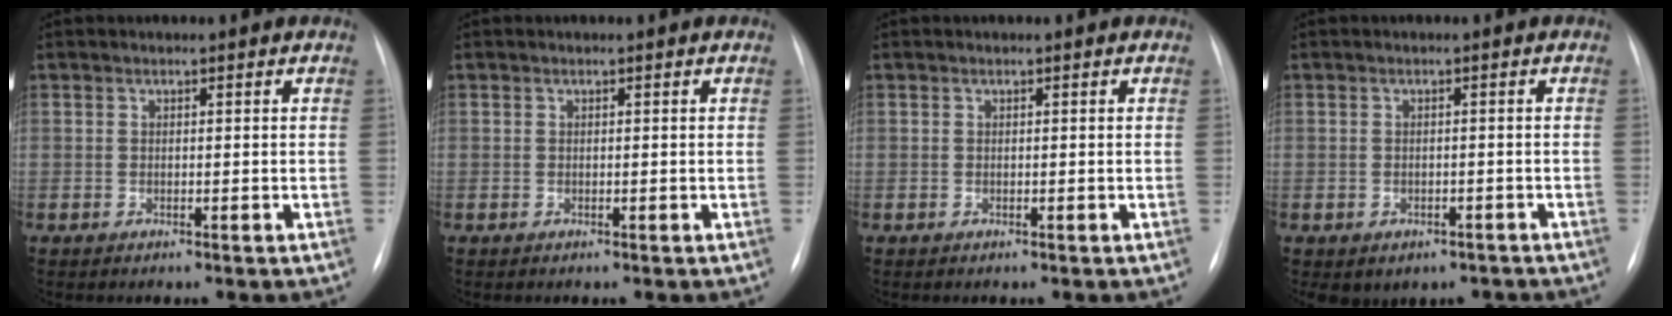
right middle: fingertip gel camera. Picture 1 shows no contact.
{"total": 0.0}
{"total": 0.0}
{"total": 5.8, "force": [-4.0, 3.9, 1.5], "torque": [-0.014, 0.021, -0.044]}